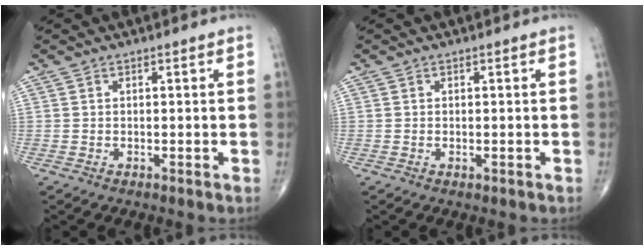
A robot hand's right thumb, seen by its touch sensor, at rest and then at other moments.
{"total": 0.5, "force": [-0.1, 0.3, 0.4], "torque": [-0.004, -0.001, -0.001]}